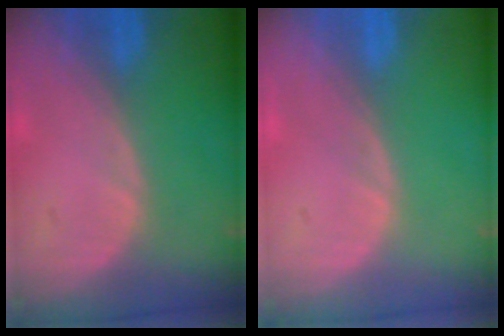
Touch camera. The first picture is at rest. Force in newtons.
{"total": 0.0}